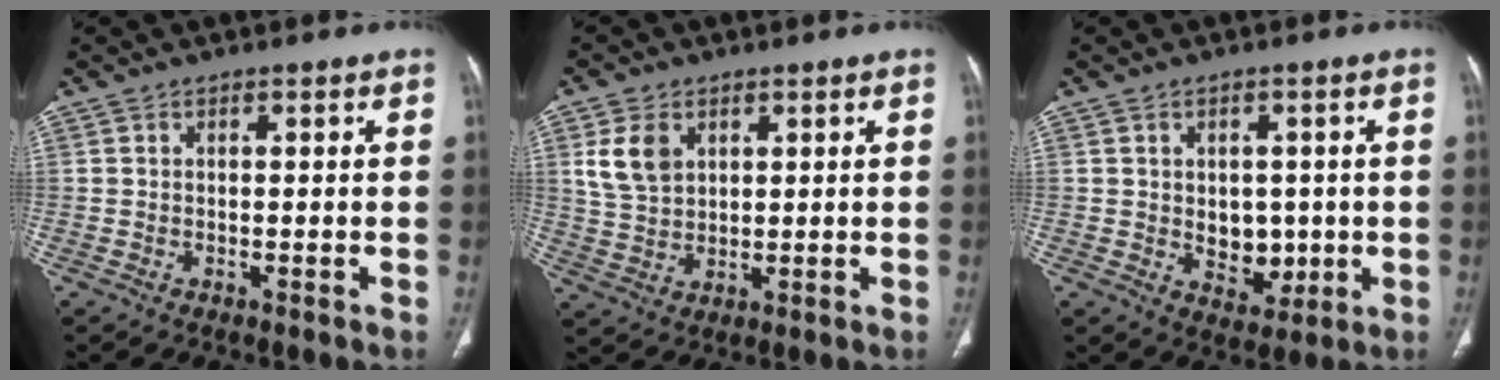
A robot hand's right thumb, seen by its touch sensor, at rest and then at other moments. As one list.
[{"total": 7.0, "force": [2.8, 4.8, 4.2], "torque": [-0.070, -0.006, 0.062]}, {"total": 6.9, "force": [-0.2, 5.1, 4.7], "torque": [-0.031, -0.007, 0.011]}]